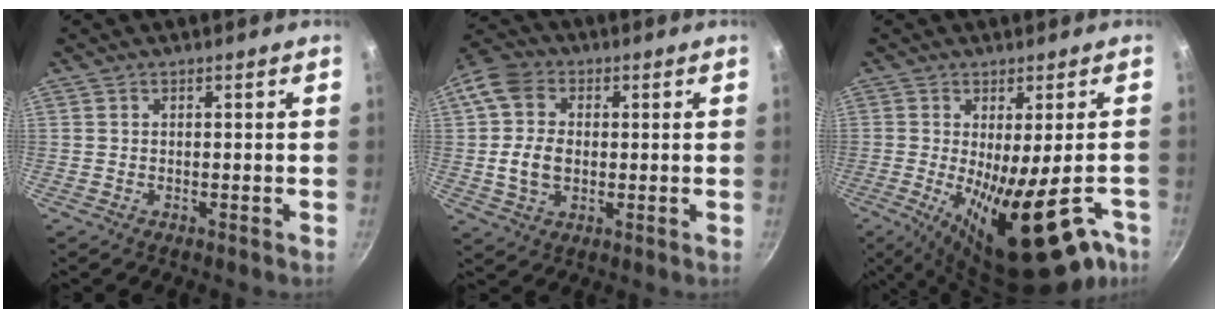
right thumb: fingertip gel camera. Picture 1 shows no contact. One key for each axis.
{"total": 11.0, "fx": 0.3, "fy": 8.3, "fz": 7.1, "tx": -0.125, "ty": 0.013, "tz": -0.004}
{"total": 21.8, "fx": -8.4, "fy": 7.4, "fz": 18.8, "tx": -0.250, "ty": -0.021, "tz": -0.101}